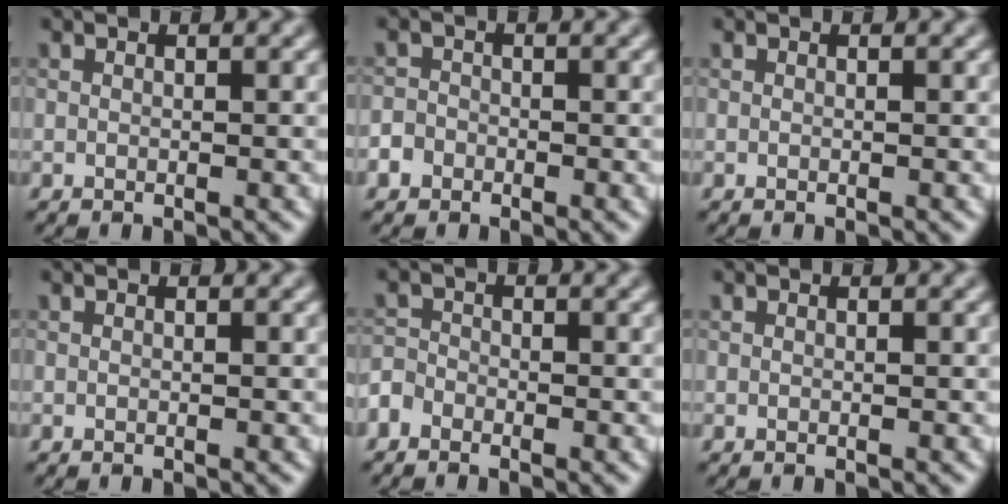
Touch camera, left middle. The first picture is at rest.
{"total": 1.9, "force": [-1.2, 1.4, 0.4], "torque": [0.001, 0.002, -0.021]}
{"total": 0.0}
{"total": 0.0}
{"total": 1.7, "force": [-1.3, 1.1, 0.5], "torque": [-0.008, 0.002, -0.031]}
{"total": 0.0}